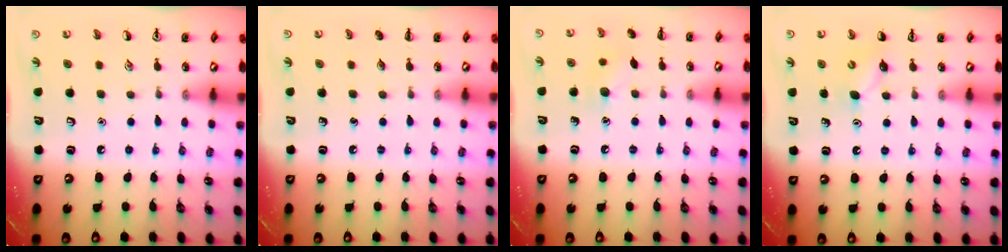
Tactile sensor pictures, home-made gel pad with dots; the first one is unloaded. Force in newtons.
{"total": 0.0}
{"total": 7.0, "press": 6.8, "slide": 1.8}
{"total": 5.2, "press": 5.0, "slide": 1.5}